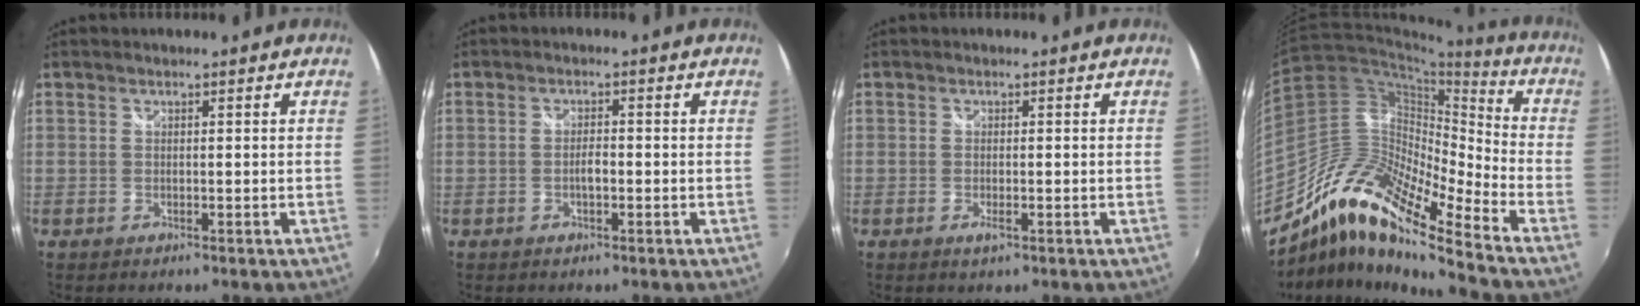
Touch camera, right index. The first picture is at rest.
{"total": 1.7, "force": [-0.6, 0.6, 1.5], "torque": [-0.030, 0.001, -0.012]}
{"total": 1.5, "force": [-0.7, 0.3, 1.3], "torque": [-0.028, -0.004, -0.010]}
{"total": 14.1, "force": [-11.0, 1.6, 8.8], "torque": [-0.140, 0.005, -0.228]}